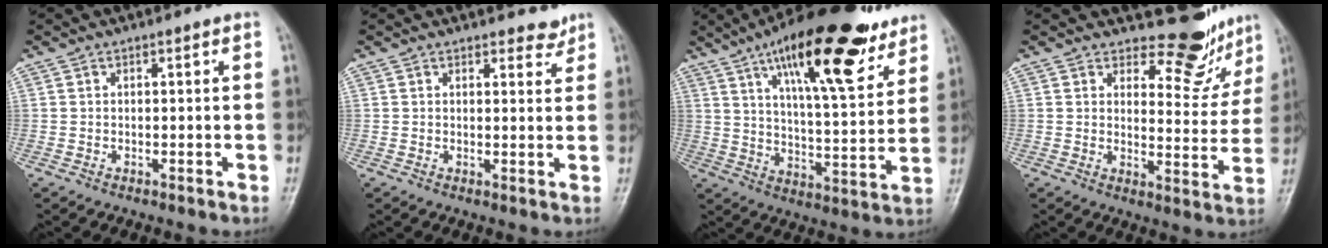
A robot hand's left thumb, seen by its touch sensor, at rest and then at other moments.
{"total": 2.4, "force": [2.2, 1.0, 0.2], "torque": [0.013, -0.019, 0.021]}
{"total": 22.4, "force": [13.6, 6.7, 16.4], "torque": [-0.228, -0.049, 0.214]}
{"total": 9.4, "force": [8.6, 3.6, 1.4], "torque": [0.014, -0.087, 0.104]}